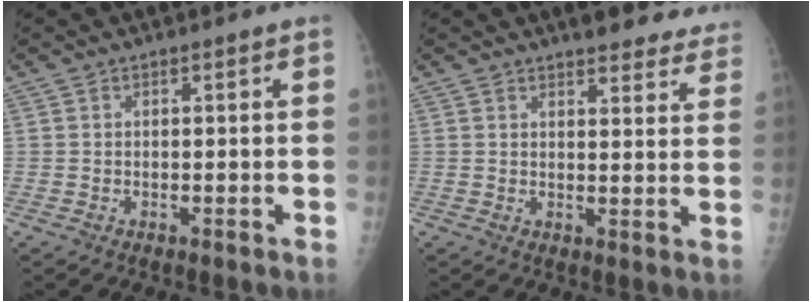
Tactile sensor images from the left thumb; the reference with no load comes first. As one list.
[{"total": 12.6, "force": [11.2, 3.4, 4.7], "torque": [-0.009, -0.051, 0.117]}]